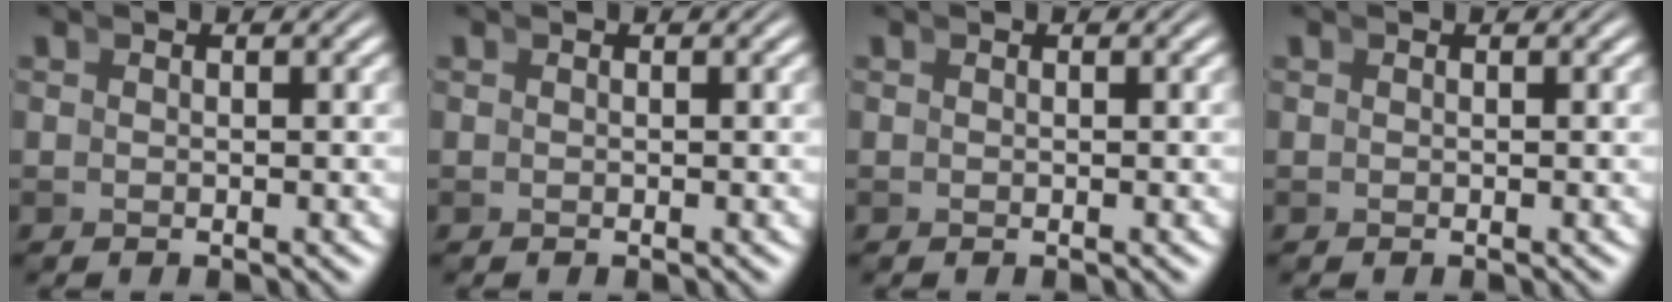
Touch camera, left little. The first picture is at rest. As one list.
[{"total": 0.0}, {"total": 0.0}, {"total": 0.0}]